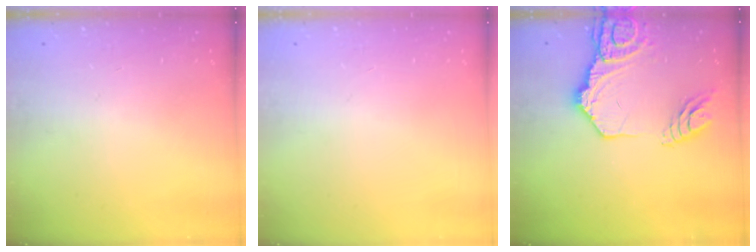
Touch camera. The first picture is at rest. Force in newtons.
{"total": 0.0}
{"total": 16.9, "press": 16.8, "slide": 1.7}